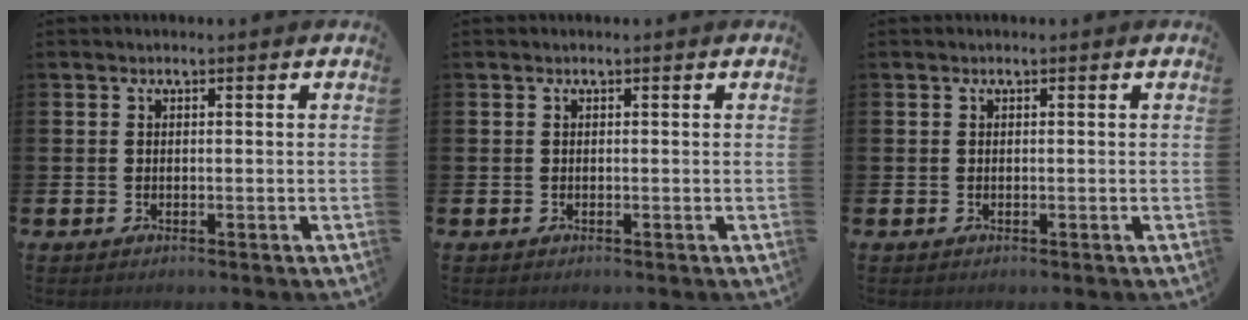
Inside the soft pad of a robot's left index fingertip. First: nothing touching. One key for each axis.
{"total": 0.0}
{"total": 0.0}